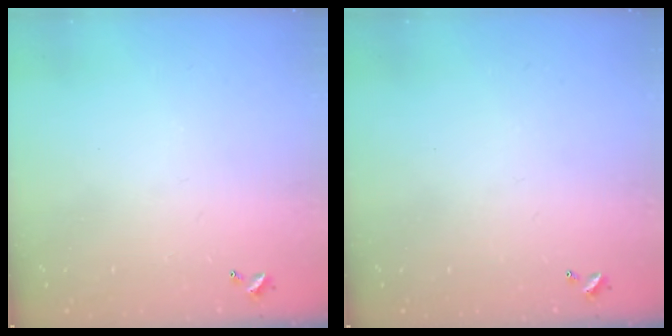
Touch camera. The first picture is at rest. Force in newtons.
{"total": 0.0}